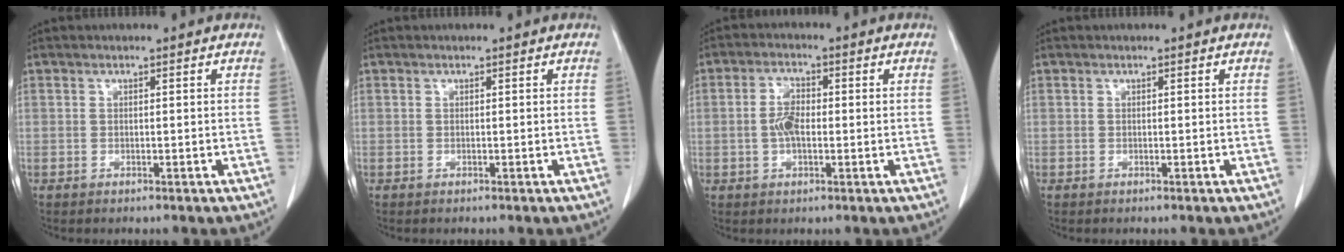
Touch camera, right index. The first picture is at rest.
{"total": 0.0}
{"total": 4.3, "force": [-0.1, 2.1, 3.8], "torque": [-0.085, 0.007, -0.004]}
{"total": 0.0}